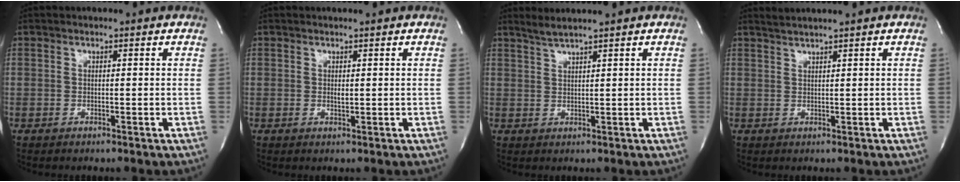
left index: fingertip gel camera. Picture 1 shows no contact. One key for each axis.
{"total": 1.1, "fx": 0.4, "fy": 0.3, "fz": 1.0, "tx": -0.019, "ty": -0.001, "tz": 0.008}
{"total": 3.0, "fx": 2.5, "fy": -0.9, "fz": 1.3, "tx": -0.028, "ty": 0.001, "tz": 0.053}
{"total": 2.6, "fx": 2.3, "fy": -0.8, "fz": 1.0, "tx": -0.015, "ty": 0.008, "tz": 0.045}